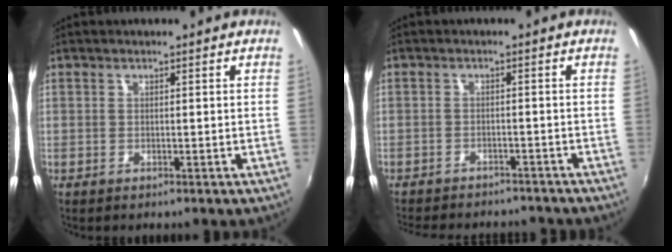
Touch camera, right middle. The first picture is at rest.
{"total": 12.2, "force": [-10.8, 3.5, 4.6], "torque": [-0.103, -0.016, -0.148]}